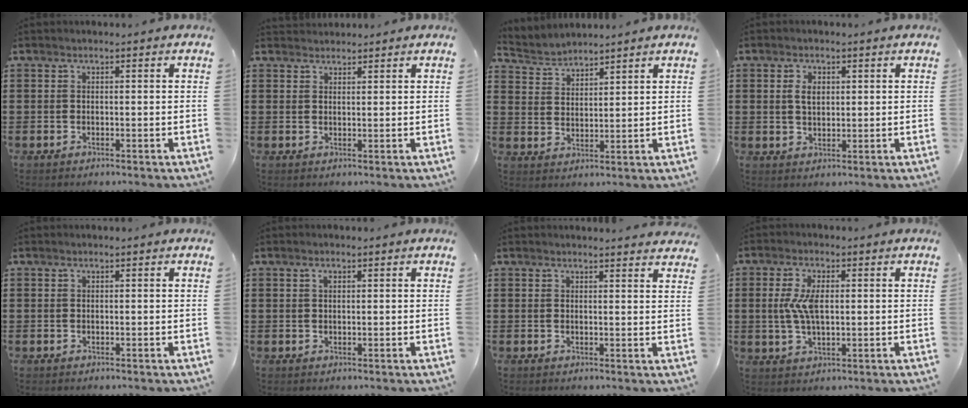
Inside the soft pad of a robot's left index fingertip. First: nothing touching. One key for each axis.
{"total": 1.6, "fx": 1.5, "fy": 0.4, "fz": -0.2, "tx": 0.000, "ty": 0.002, "tz": 0.031}
{"total": 3.2, "fx": 3.1, "fy": 0.8, "fz": -0.2, "tx": -0.010, "ty": -0.010, "tz": 0.058}
{"total": 2.9, "fx": 0.9, "fy": 1.7, "fz": 2.2, "tx": -0.040, "ty": 0.005, "tz": 0.013}
{"total": 0.0}
{"total": 1.0, "fx": 0.5, "fy": 0.4, "fz": 0.7, "tx": -0.015, "ty": 0.004, "tz": 0.009}
{"total": 1.9, "fx": 1.9, "fy": -0.1, "fz": 0.3, "tx": -0.002, "ty": -0.006, "tz": 0.035}
{"total": 6.0, "fx": 0.7, "fy": 2.5, "fz": 5.4, "tx": -0.131, "ty": 0.000, "tz": 0.004}